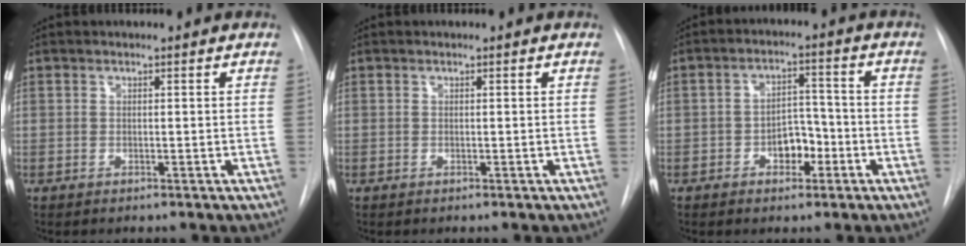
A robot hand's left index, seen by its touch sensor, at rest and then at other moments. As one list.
[{"total": 0.0}, {"total": 5.5, "force": [-2.5, 3.2, 3.6], "torque": [-0.051, 0.012, -0.041]}]